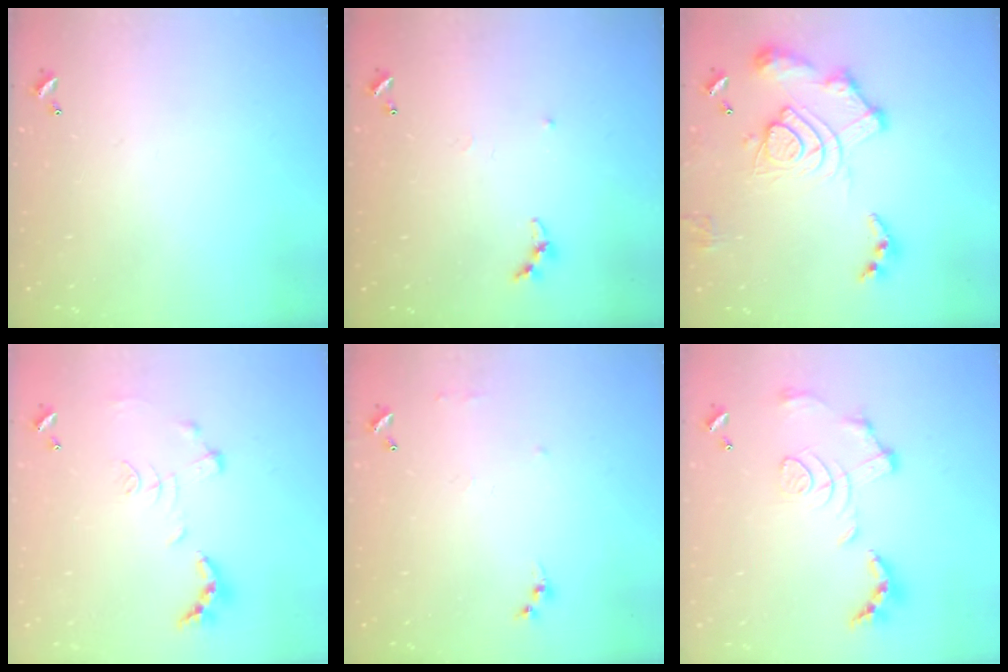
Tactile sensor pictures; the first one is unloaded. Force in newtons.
{"total": 5.3, "press": 5.2, "slide": 0.7}
{"total": 16.1, "press": 16.0, "slide": 2.0}
{"total": 1.1, "press": 1.0, "slide": 0.4}
{"total": 6.4, "press": 6.4, "slide": 0.8}
{"total": 1.5, "press": 0.8, "slide": 1.3}